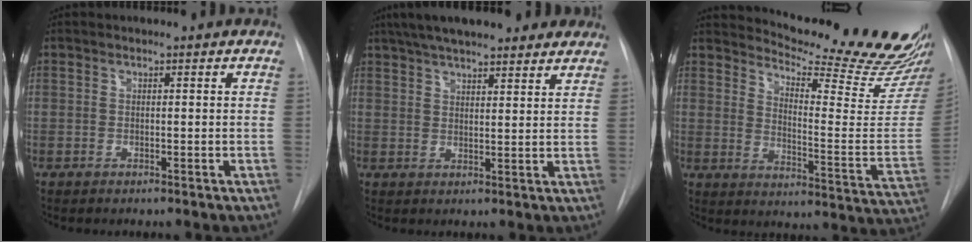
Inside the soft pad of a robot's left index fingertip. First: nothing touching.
{"total": 17.4, "force": [14.2, 4.0, 9.1], "torque": [-0.150, 0.043, 0.197]}
{"total": 24.0, "force": [22.1, 0.4, 9.2], "torque": [-0.140, -0.136, 0.278]}